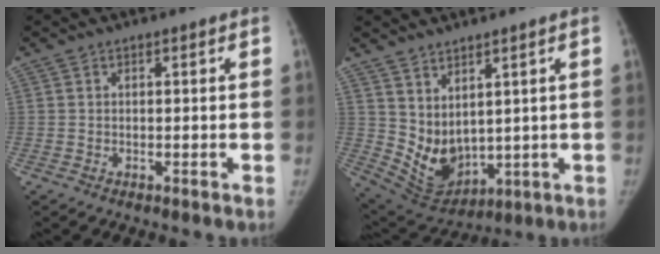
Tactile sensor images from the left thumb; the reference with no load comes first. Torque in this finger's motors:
{"motor_torque": [0.02, 0.02, 0.75, -0.69, 0.27]}